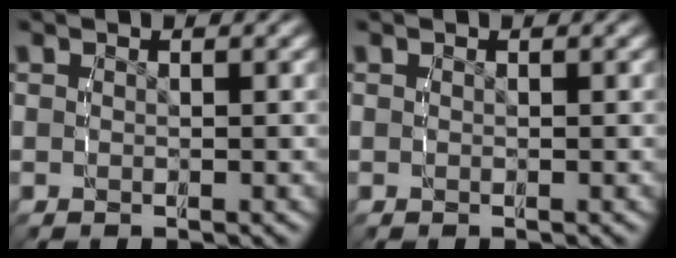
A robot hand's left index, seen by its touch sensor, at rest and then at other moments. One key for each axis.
{"total": 0.0}